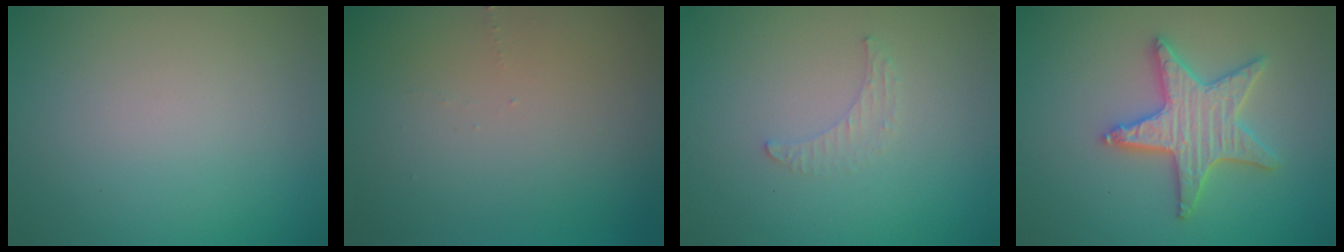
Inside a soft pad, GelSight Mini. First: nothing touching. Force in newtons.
{"total": 0.5, "press": 0.5, "slide": 0.1}
{"total": 1.1, "press": 1.1, "slide": 0.3}
{"total": 4.2, "press": 4.1, "slide": 0.8}